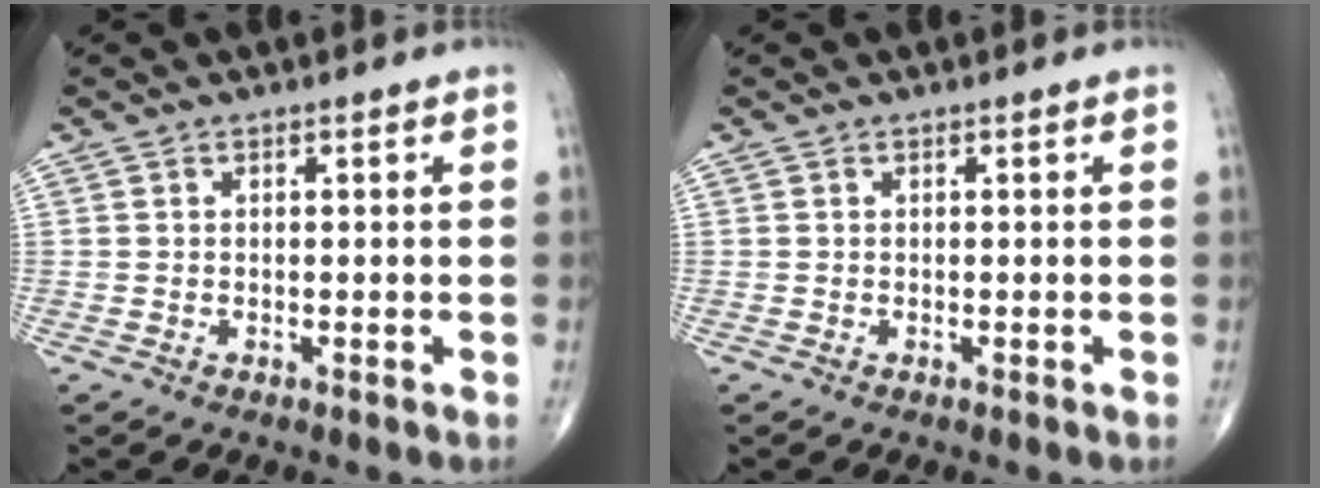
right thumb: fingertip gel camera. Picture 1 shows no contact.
{"total": 0.0}